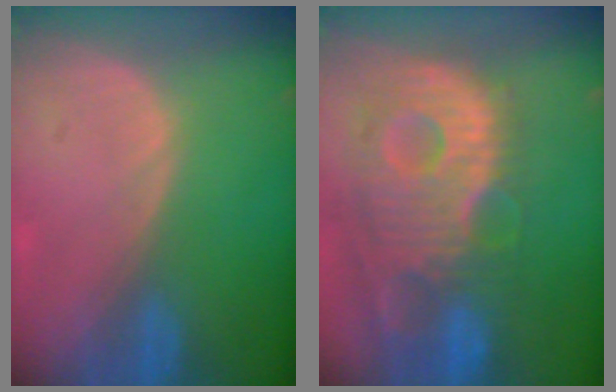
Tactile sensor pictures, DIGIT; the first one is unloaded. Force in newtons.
{"total": 13.5, "press": 11.7, "slide": 6.7}